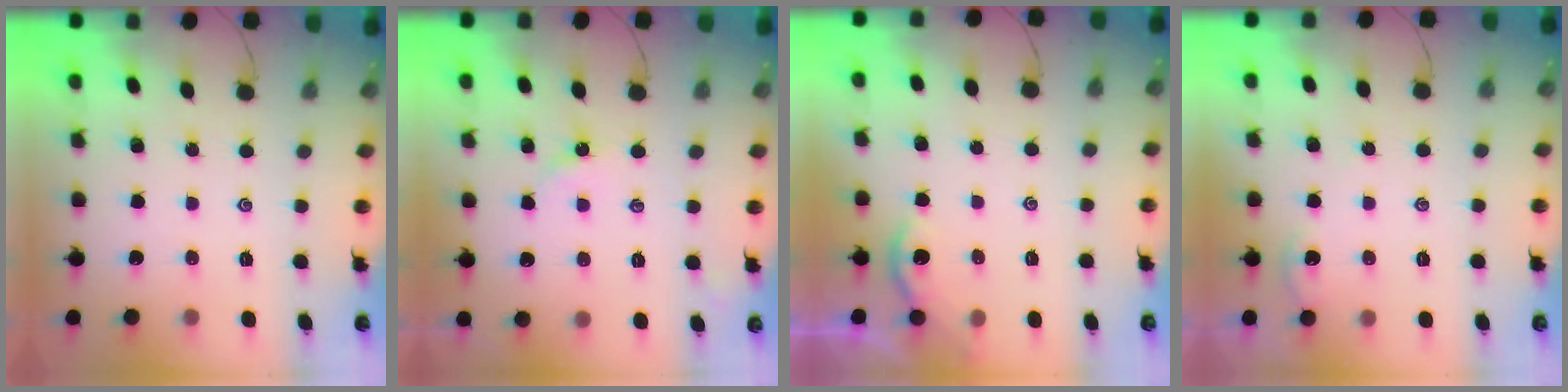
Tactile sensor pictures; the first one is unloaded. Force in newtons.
{"total": 2.1, "press": 2.1, "slide": 0.3}
{"total": 2.8, "press": 2.8, "slide": 0.3}
{"total": 1.0, "press": 1.0, "slide": 0.2}